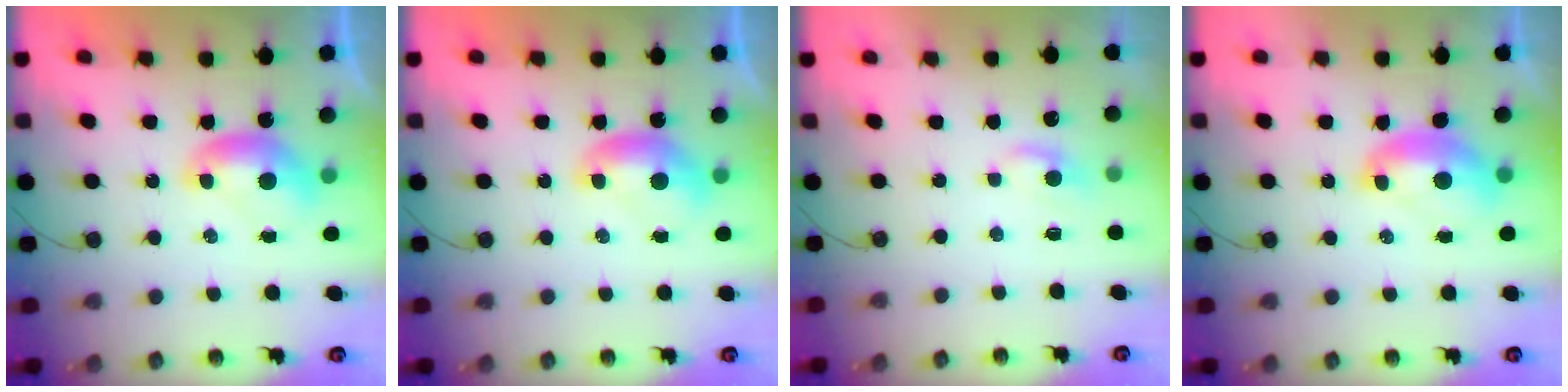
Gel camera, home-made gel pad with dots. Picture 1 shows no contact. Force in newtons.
{"total": 0.0}
{"total": 0.7, "press": 0.5, "slide": 0.5}
{"total": 2.1, "press": 2.0, "slide": 0.7}